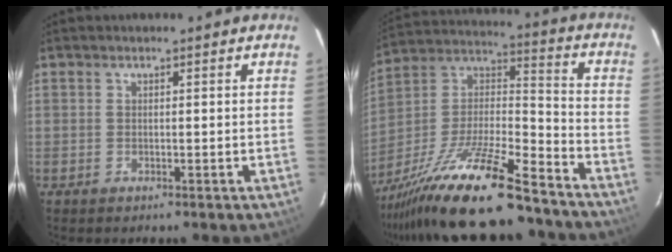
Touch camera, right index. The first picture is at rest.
{"total": 24.5, "force": [-18.8, 4.4, 15.1], "torque": [-0.294, -0.020, -0.318]}